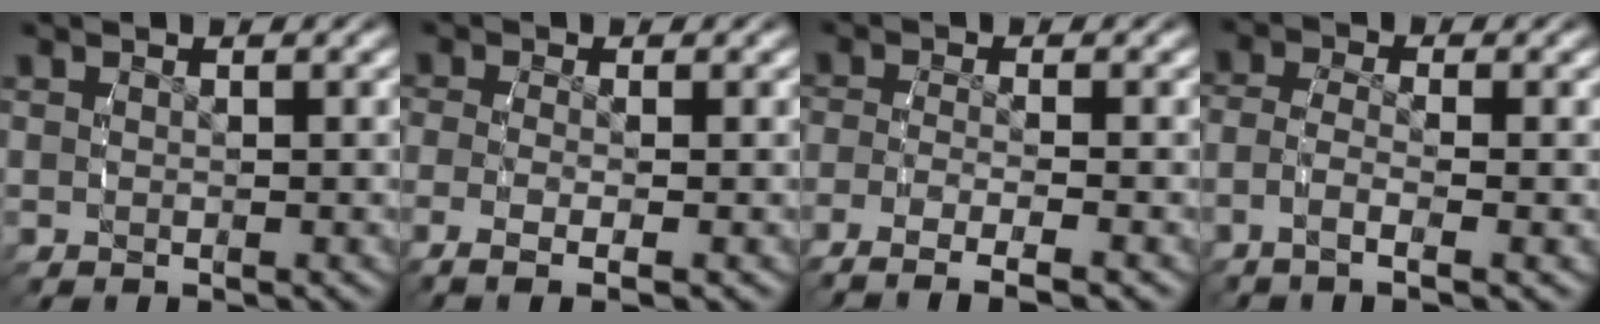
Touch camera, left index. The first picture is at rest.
{"total": 3.0, "force": [-1.7, 0.7, 2.4], "torque": [-0.060, -0.013, -0.023]}
{"total": 5.8, "force": [-4.4, 1.7, 3.3], "torque": [-0.074, -0.023, -0.060]}
{"total": 2.9, "force": [-1.4, 1.0, 2.4], "torque": [-0.070, -0.015, -0.023]}